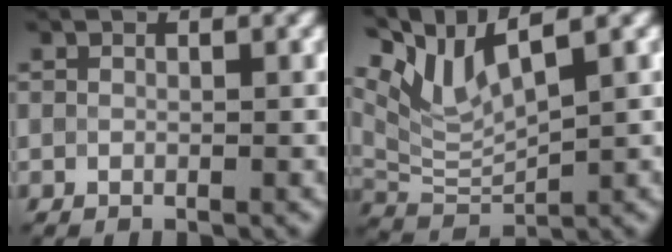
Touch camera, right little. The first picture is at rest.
{"total": 6.4, "force": [4.3, 1.7, 4.4], "torque": [-0.101, 0.007, 0.086]}